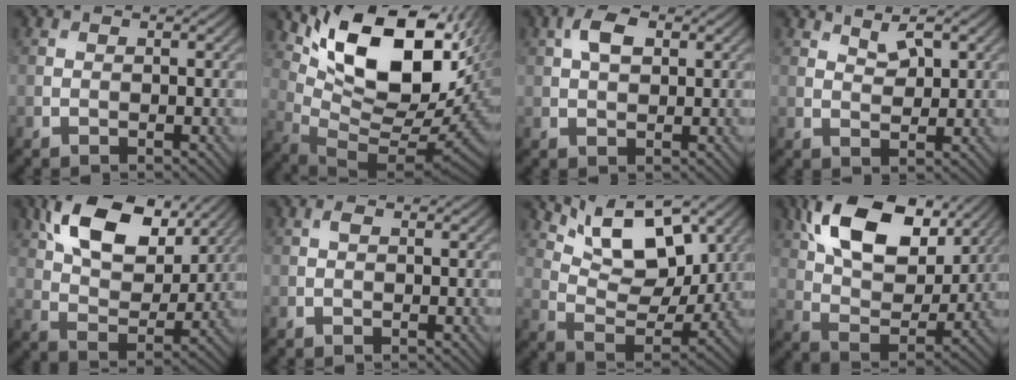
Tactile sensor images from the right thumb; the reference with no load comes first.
{"total": 16.1, "force": [7.5, 7.1, 12.4], "torque": [-0.220, -0.004, 0.147]}
{"total": 3.7, "force": [1.2, 2.0, 2.8], "torque": [-0.062, 0.009, 0.020]}
{"total": 2.7, "force": [1.9, 0.9, 1.7], "torque": [-0.032, -0.003, 0.041]}
{"total": 14.2, "force": [7.4, 7.6, 9.5], "torque": [-0.188, 0.006, 0.131]}
{"total": 0.7, "force": [0.2, 0.3, 0.6], "torque": [-0.015, 0.004, 0.002]}
{"total": 12.6, "force": [7.4, 5.5, 8.6], "torque": [-0.157, -0.007, 0.117]}
{"total": 16.2, "force": [8.2, 8.7, 10.9], "torque": [-0.222, -0.001, 0.145]}